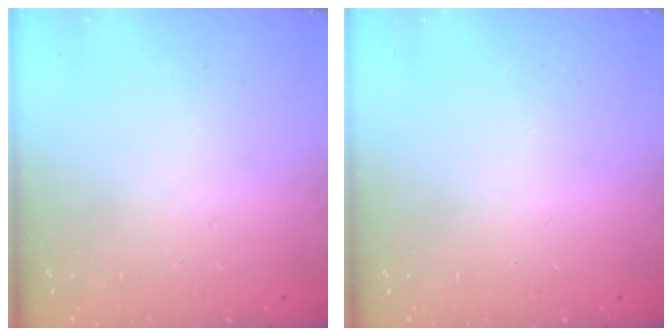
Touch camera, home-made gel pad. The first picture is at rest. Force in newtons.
{"total": 0.0}